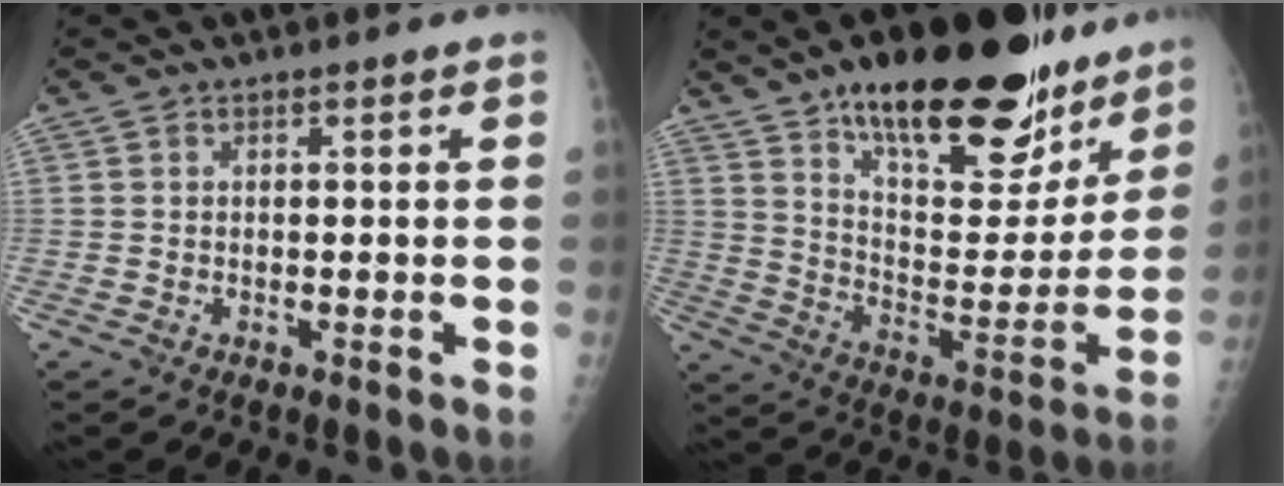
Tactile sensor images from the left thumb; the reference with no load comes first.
{"total": 28.9, "force": [19.6, 11.4, 18.0], "torque": [-0.220, -0.078, 0.301]}